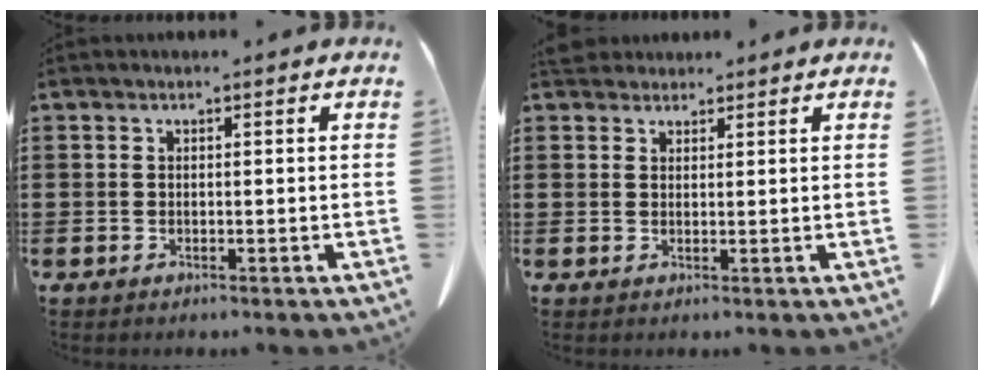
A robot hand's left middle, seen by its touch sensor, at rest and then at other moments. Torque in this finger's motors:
{"motor_torque": [0.13, 0.08, -0.01, -0.03]}